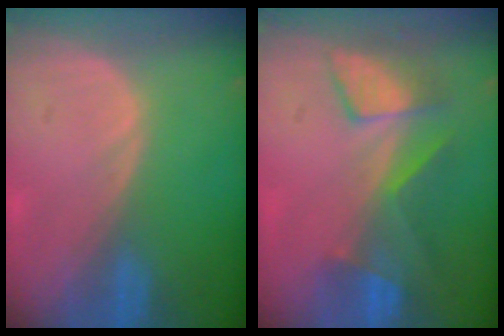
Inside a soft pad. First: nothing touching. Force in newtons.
{"total": 7.3, "press": 6.9, "slide": 2.5}